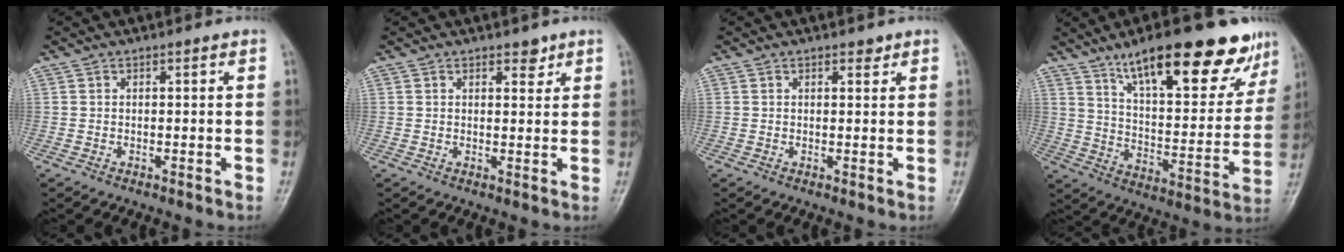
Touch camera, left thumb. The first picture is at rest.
{"total": 2.2, "force": [1.6, 1.1, 1.1], "torque": [-0.001, -0.010, 0.022]}
{"total": 1.2, "force": [0.9, 0.6, 0.6], "torque": [-0.003, -0.006, 0.011]}
{"total": 23.4, "force": [15.1, 7.5, 16.2], "torque": [-0.196, -0.049, 0.237]}